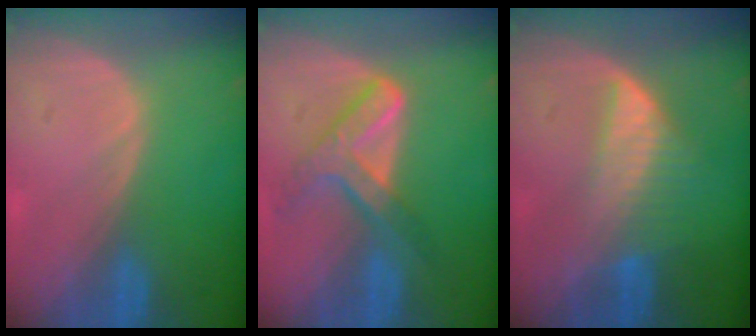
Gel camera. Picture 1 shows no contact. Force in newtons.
{"total": 7.3, "press": 6.2, "slide": 3.8}
{"total": 6.7, "press": 5.9, "slide": 3.2}